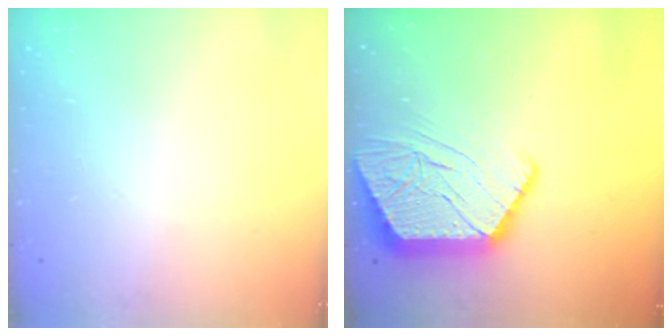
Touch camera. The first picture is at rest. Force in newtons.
{"total": 15.1, "press": 15.1, "slide": 1.0}